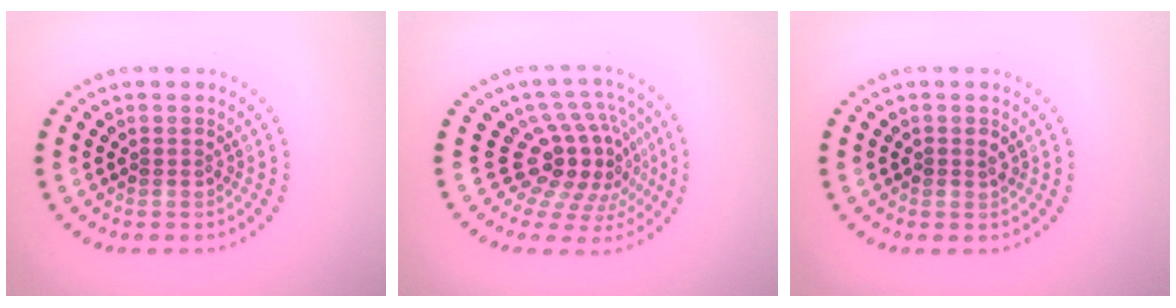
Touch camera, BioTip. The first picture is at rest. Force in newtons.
{"total": 5.4, "press": 4.0, "slide": 3.7}
{"total": 0.8, "press": 0.8, "slide": 0.0}